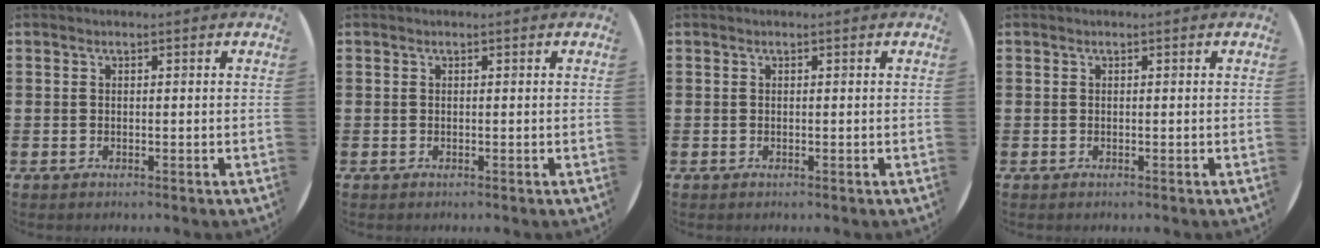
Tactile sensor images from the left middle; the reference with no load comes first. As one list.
[{"total": 0.0}, {"total": 0.0}, {"total": 0.0}]